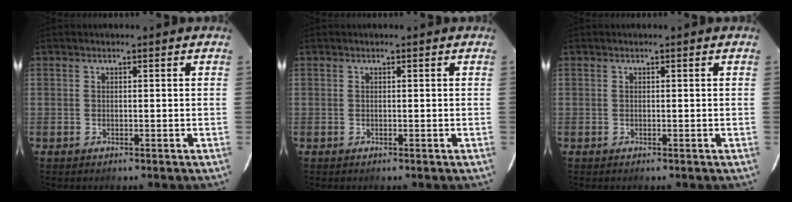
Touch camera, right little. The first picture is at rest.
{"total": 0.0}
{"total": 0.0}